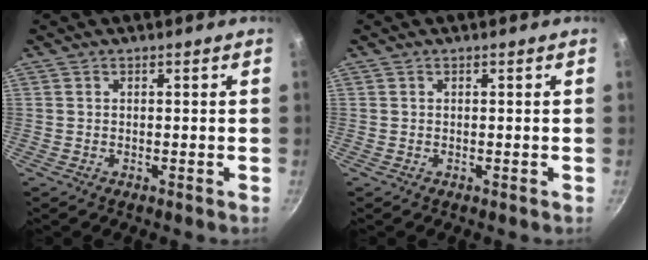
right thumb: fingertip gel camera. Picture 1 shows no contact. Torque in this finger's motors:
{"motor_torque": [-0.10, 0.28, 0.37, -0.29, 0.03]}